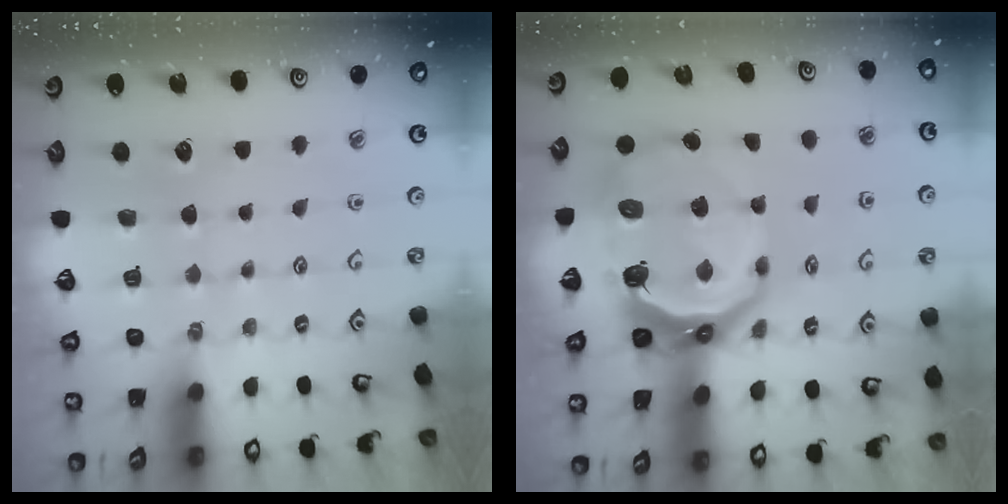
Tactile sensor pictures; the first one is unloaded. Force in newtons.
{"total": 15.7, "press": 14.8, "slide": 5.3}